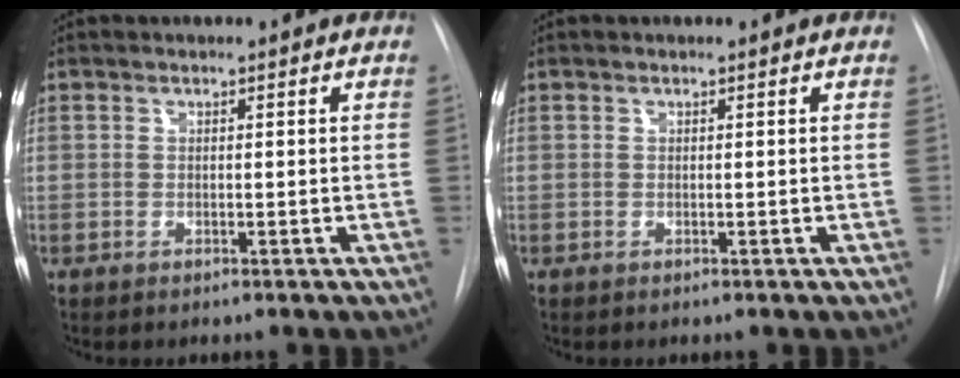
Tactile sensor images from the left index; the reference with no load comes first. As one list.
[{"total": 0.0}]